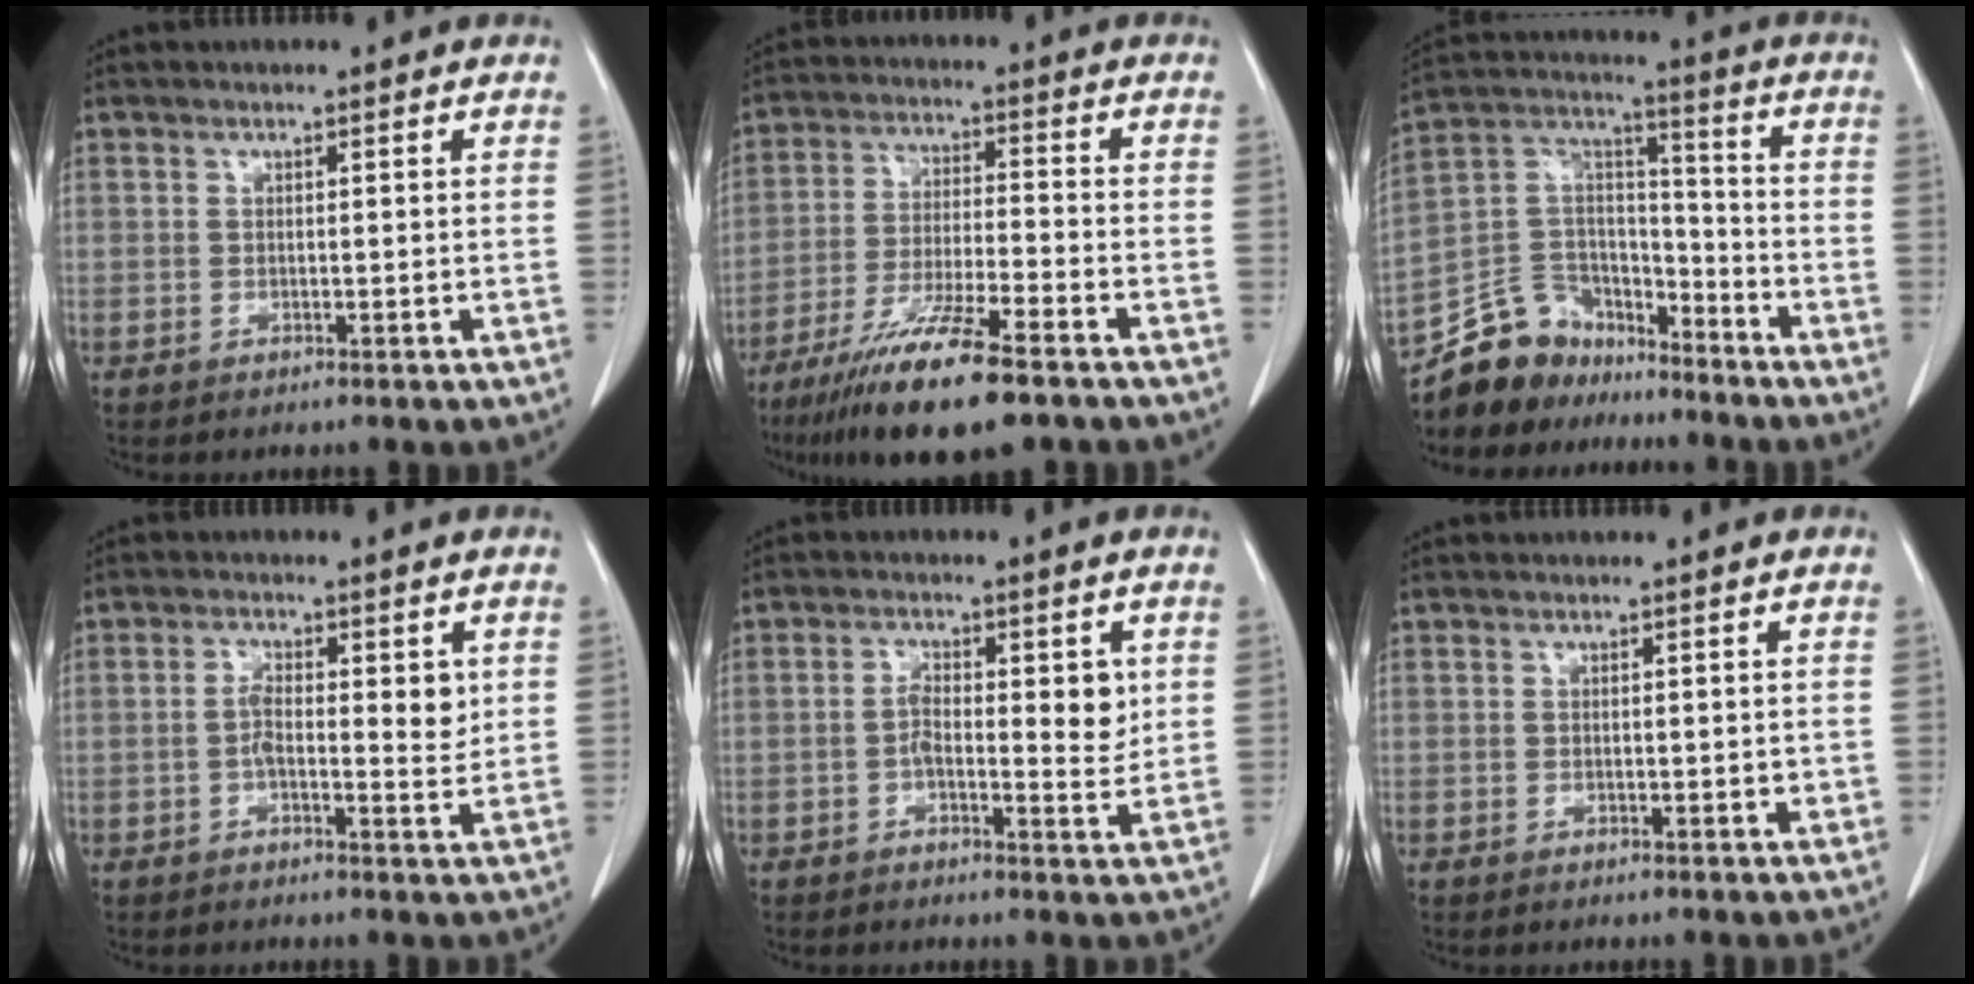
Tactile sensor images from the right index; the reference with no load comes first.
{"total": 13.7, "force": [-9.2, 1.1, 10.1], "torque": [-0.192, -0.038, -0.163]}
{"total": 13.0, "force": [-10.8, 6.9, 1.8], "torque": [-0.044, 0.070, -0.197]}
{"total": 5.6, "force": [0.5, 2.0, 5.2], "torque": [-0.084, 0.003, 0.004]}
{"total": 6.4, "force": [0.4, 2.5, 5.9], "torque": [-0.088, 0.005, 0.005]}
{"total": 1.3, "force": [-0.1, 0.5, 1.2], "torque": [-0.018, -0.002, 0.003]}